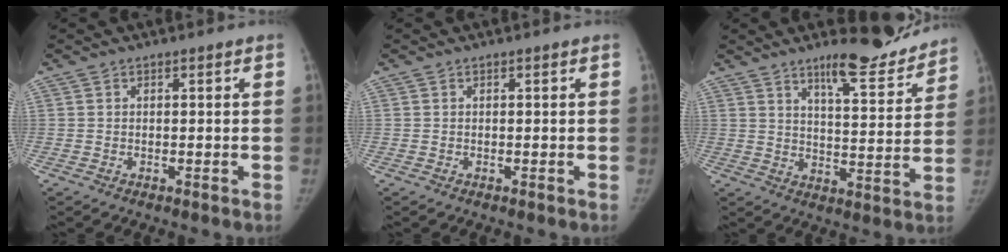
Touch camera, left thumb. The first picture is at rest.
{"total": 0.0}
{"total": 12.3, "force": [10.3, 2.6, 6.2], "torque": [-0.058, -0.071, 0.154]}